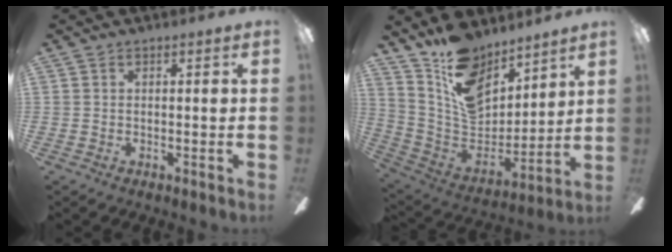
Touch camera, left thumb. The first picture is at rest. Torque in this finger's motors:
{"motor_torque": [0.40, 0.24, 1.14, -1.62, 0.10]}